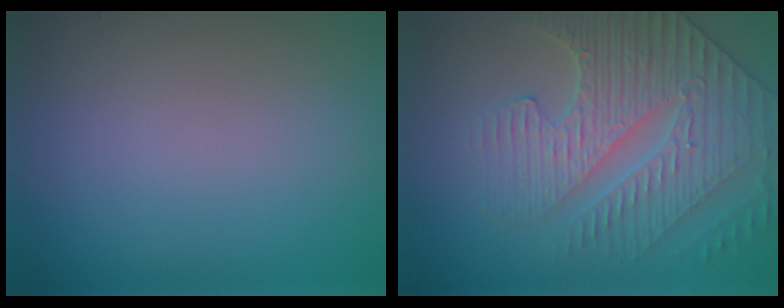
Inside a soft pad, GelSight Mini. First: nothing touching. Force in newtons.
{"total": 5.0, "press": 4.8, "slide": 1.2}